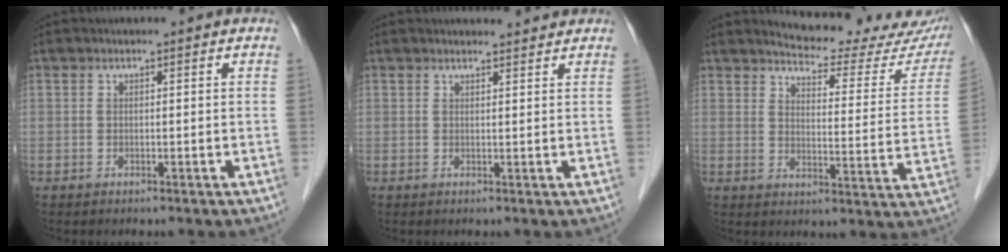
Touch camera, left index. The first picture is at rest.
{"total": 3.3, "force": [3.2, 0.4, 0.4], "torque": [-0.010, 0.004, 0.038]}
{"total": 18.7, "force": [17.7, 3.4, 5.0], "torque": [-0.048, -0.068, 0.196]}